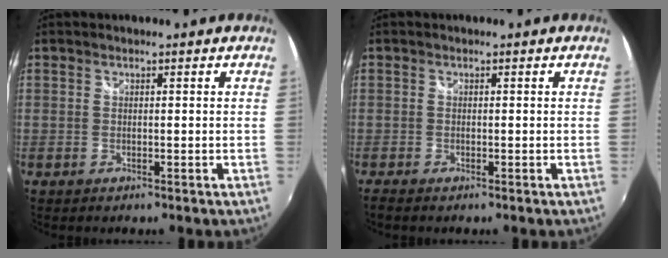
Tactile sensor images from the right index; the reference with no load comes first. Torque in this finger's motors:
{"motor_torque": [0.23, 0.11, 0.03, 0.00]}